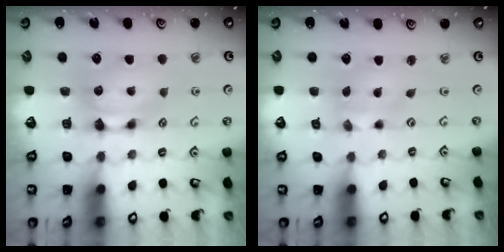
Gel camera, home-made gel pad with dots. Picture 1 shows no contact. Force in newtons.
{"total": 1.4, "press": 1.0, "slide": 0.9}